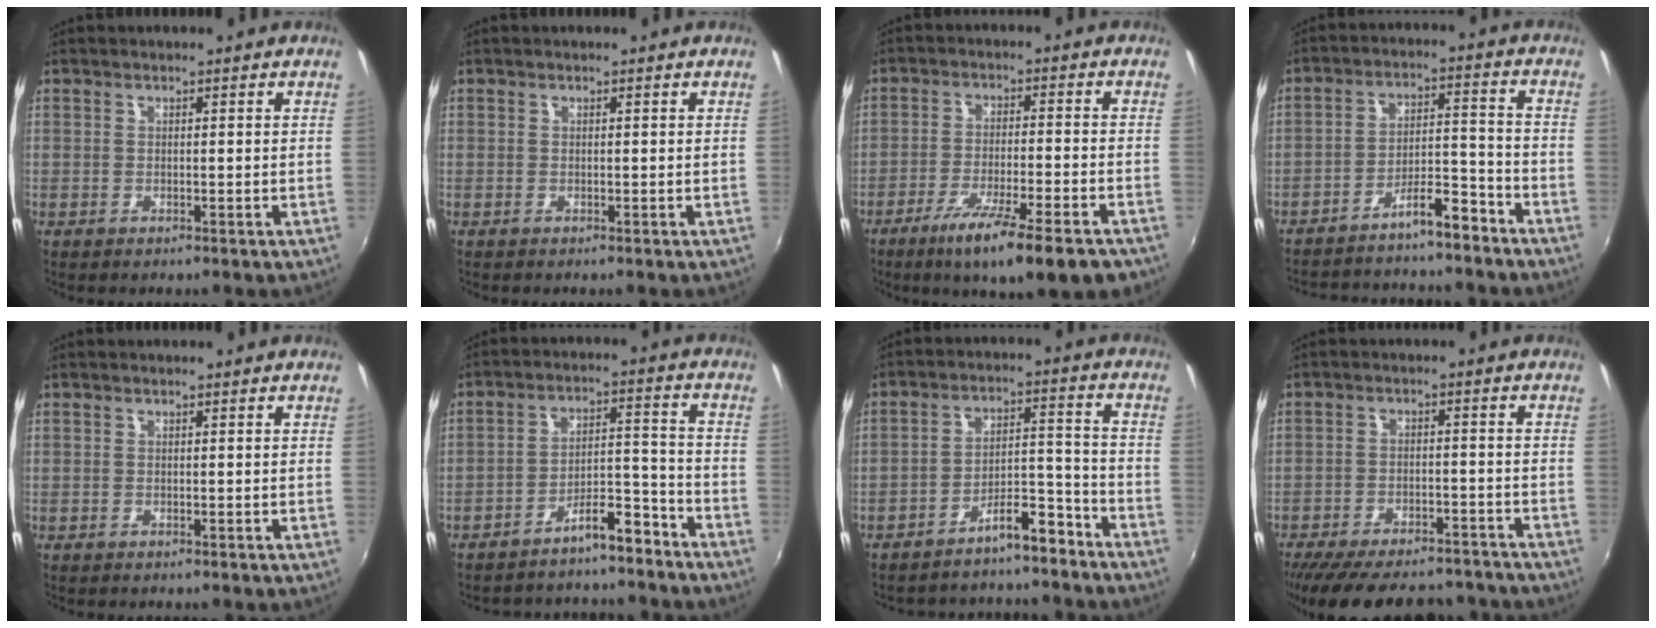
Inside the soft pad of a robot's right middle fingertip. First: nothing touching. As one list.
[{"total": 0.0}, {"total": 14.9, "force": [-9.8, 2.2, 10.9], "torque": [-0.189, -0.046, -0.155]}, {"total": 11.0, "force": [-9.8, 2.4, 4.5], "torque": [-0.085, 0.045, -0.144]}, {"total": 0.0}, {"total": 10.3, "force": [-9.1, 3.2, 3.4], "torque": [-0.061, 0.049, -0.123]}, {"total": 10.3, "force": [-9.2, 3.3, 3.3], "torque": [-0.059, 0.051, -0.123]}, {"total": 21.5, "force": [-18.2, 7.3, 8.8], "torque": [-0.185, -0.002, -0.241]}]